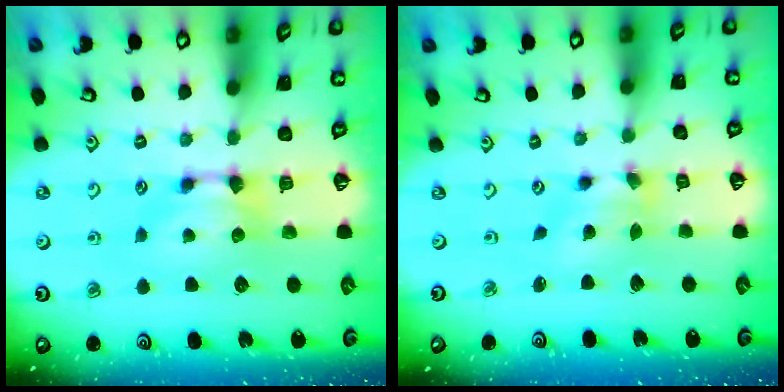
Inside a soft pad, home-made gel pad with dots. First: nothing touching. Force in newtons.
{"total": 2.0, "press": 1.5, "slide": 1.3}